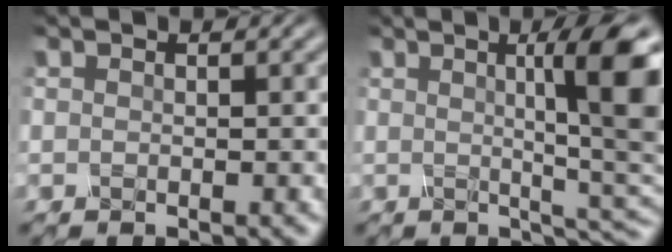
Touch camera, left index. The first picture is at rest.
{"total": 9.6, "force": [1.3, 2.0, 9.3], "torque": [-0.100, 0.007, 0.022]}